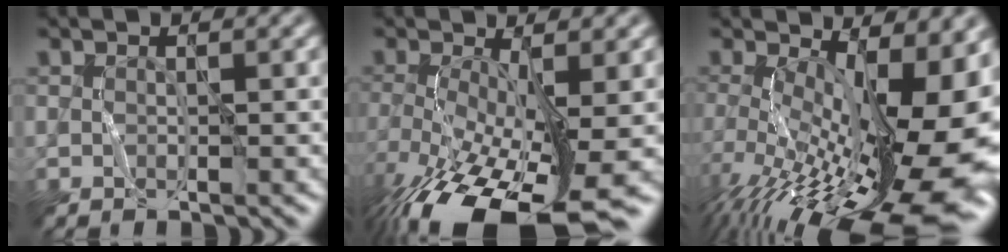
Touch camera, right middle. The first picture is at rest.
{"total": 13.2, "force": [-6.3, 4.2, 10.8], "torque": [-0.203, -0.037, -0.104]}
{"total": 19.0, "force": [-4.2, 7.4, 17.0], "torque": [-0.254, -0.022, -0.059]}